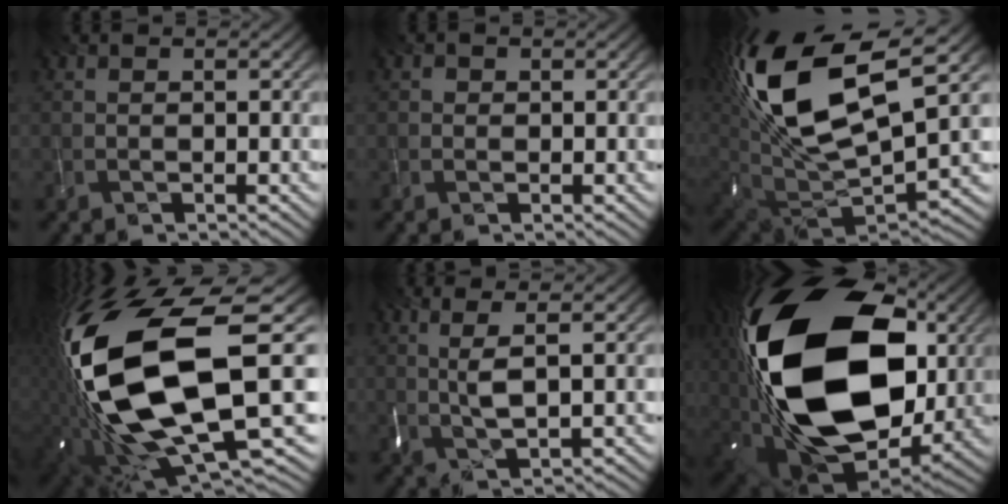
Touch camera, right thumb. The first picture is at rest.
{"total": 0.8, "force": [0.0, 0.8, 0.2], "torque": [-0.003, -0.002, -0.004]}
{"total": 19.5, "force": [6.6, 9.8, 15.5], "torque": [-0.353, -0.006, 0.124]}
{"total": 20.5, "force": [0.6, 8.8, 18.5], "torque": [-0.404, -0.049, 0.028]}
{"total": 4.4, "force": [1.3, 0.6, 4.1], "torque": [-0.097, 0.003, 0.031]}
{"total": 24.7, "force": [3.1, 15.8, 18.8], "torque": [-0.431, -0.030, 0.049]}